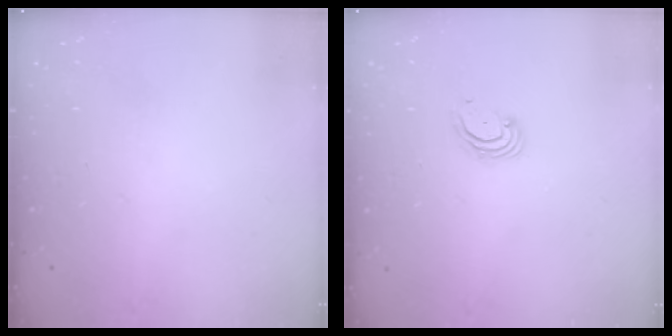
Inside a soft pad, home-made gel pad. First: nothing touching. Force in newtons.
{"total": 2.7, "press": 2.7, "slide": 0.3}